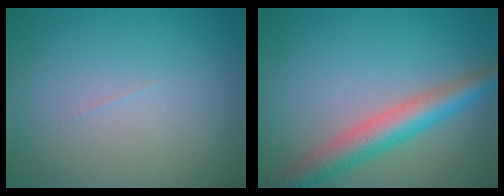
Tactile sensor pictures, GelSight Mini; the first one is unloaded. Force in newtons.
{"total": 5.2, "press": 5.2, "slide": 0.2}